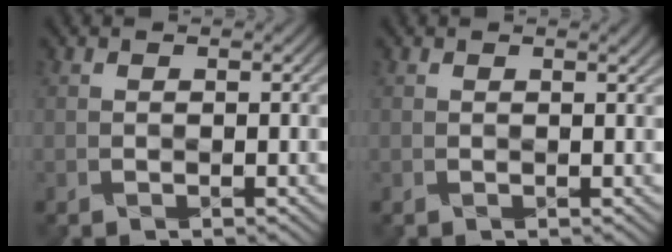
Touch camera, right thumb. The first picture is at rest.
{"total": 1.1, "force": [0.6, 0.3, 0.9], "torque": [-0.012, 0.001, 0.006]}